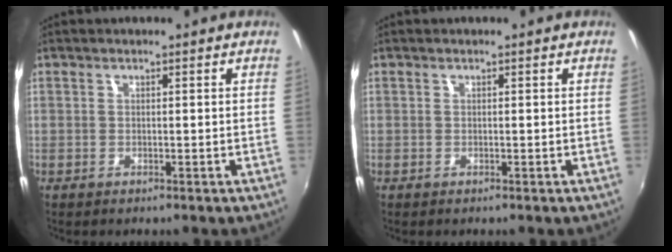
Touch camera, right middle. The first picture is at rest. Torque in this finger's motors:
{"motor_torque": [0.16, -0.20, 0.02, 0.00]}